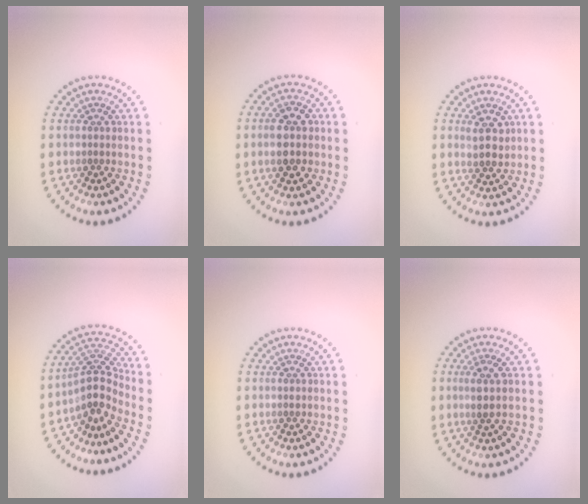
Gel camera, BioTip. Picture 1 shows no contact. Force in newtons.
{"total": 3.6, "press": 3.6, "slide": 0.2}
{"total": 2.4, "press": 2.3, "slide": 0.8}
{"total": 3.7, "press": 2.7, "slide": 2.6}
{"total": 0.5, "press": 0.5, "slide": 0.1}
{"total": 1.8, "press": 1.6, "slide": 0.9}